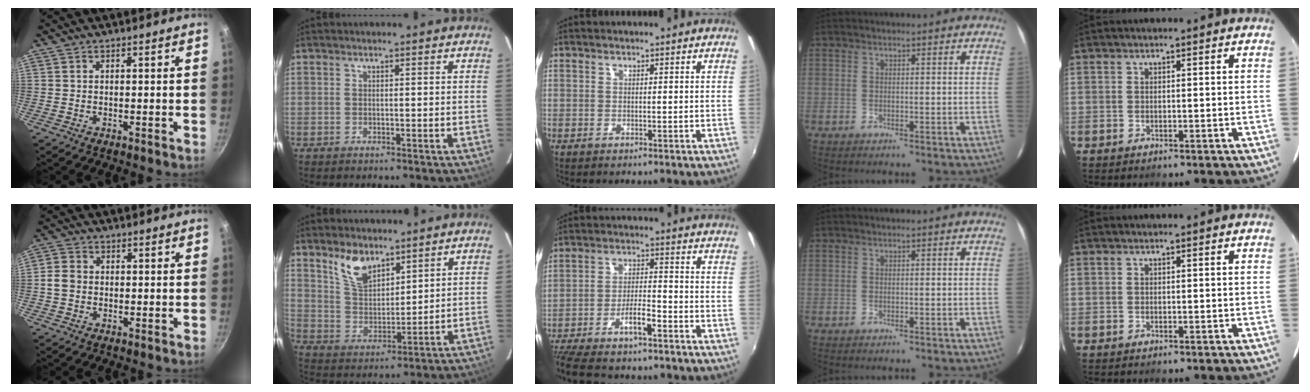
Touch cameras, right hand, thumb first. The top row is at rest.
{"thumb": {"total": 3.7, "force": [-0.3, 3.1, 2.0], "torque": [-0.033, 0.011, -0.012]}, "index": {"total": 8.5, "force": [6.0, 4.0, 4.5], "torque": [-0.081, 0.010, 0.123]}, "middle": {"total": 9.7, "force": [-7.7, 1.6, 5.7], "torque": [-0.124, 0.004, -0.134]}}